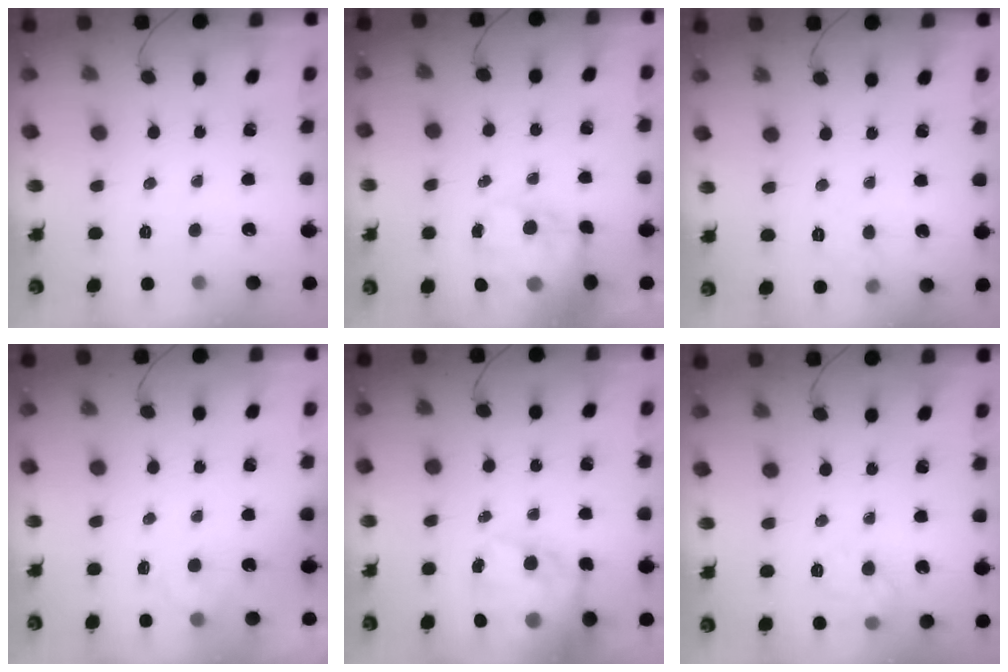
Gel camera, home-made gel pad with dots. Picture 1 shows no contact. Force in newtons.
{"total": 14.0, "press": 13.6, "slide": 3.5}
{"total": 6.1, "press": 5.9, "slide": 1.4}
{"total": 2.7, "press": 2.3, "slide": 1.4}
{"total": 17.1, "press": 16.7, "slide": 3.6}
{"total": 8.7, "press": 8.7, "slide": 0.3}